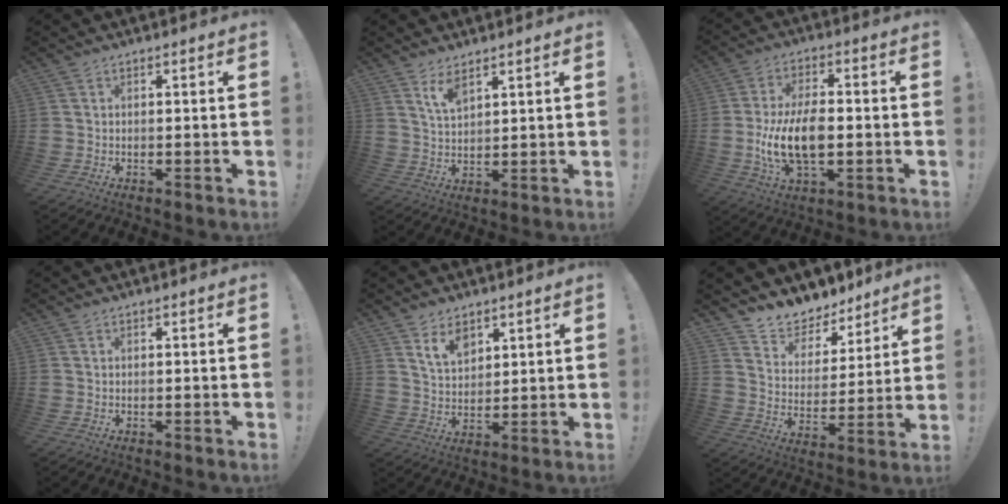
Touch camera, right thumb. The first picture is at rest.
{"total": 5.4, "force": [3.9, 1.9, 3.3], "torque": [-0.063, -0.018, 0.069]}
{"total": 15.0, "force": [-2.1, 7.9, 12.5], "torque": [-0.236, -0.003, -0.038]}
{"total": 0.0}
{"total": 7.5, "force": [5.1, 4.6, 3.2], "torque": [-0.058, -0.025, 0.096]}
{"total": 9.4, "force": [8.5, 3.9, 0.4], "torque": [-0.013, -0.081, 0.158]}